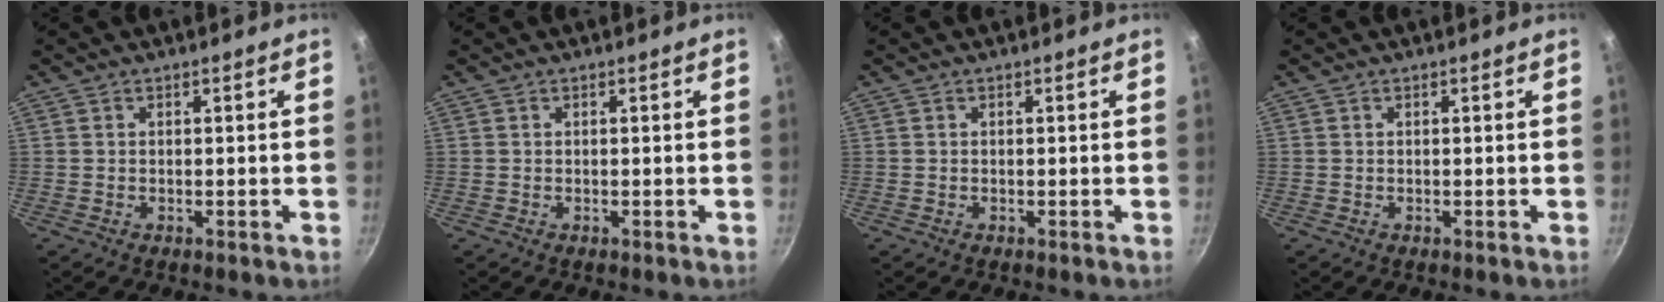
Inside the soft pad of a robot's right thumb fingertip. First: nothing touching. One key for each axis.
{"total": 0.0}
{"total": 0.0}
{"total": 0.0}